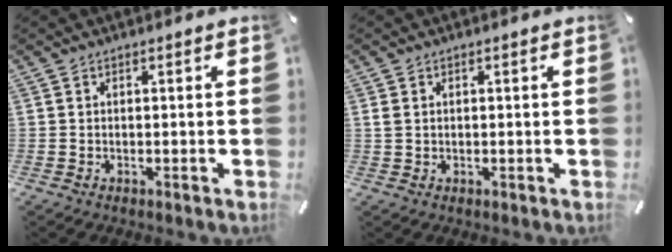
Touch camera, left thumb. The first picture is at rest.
{"total": 1.3, "force": [0.3, 0.9, 0.8], "torque": [-0.017, 0.003, 0.005]}